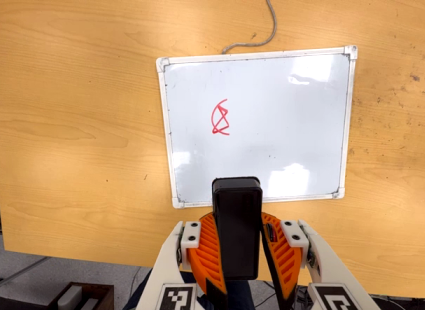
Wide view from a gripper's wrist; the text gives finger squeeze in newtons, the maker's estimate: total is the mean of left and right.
{"total": 9.8, "left": 8.9, "right": 10.7}